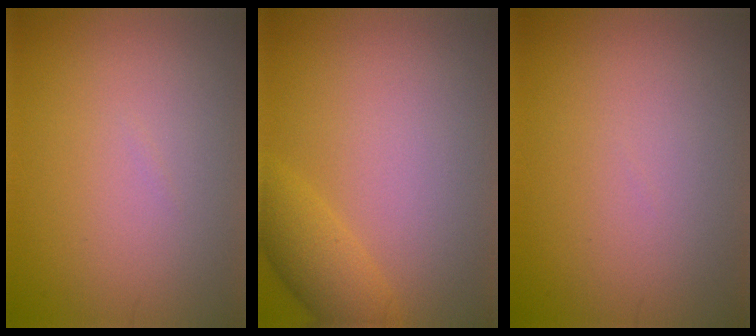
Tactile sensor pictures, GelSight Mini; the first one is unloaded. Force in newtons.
{"total": 3.0, "press": 3.0, "slide": 0.1}
{"total": 0.0}